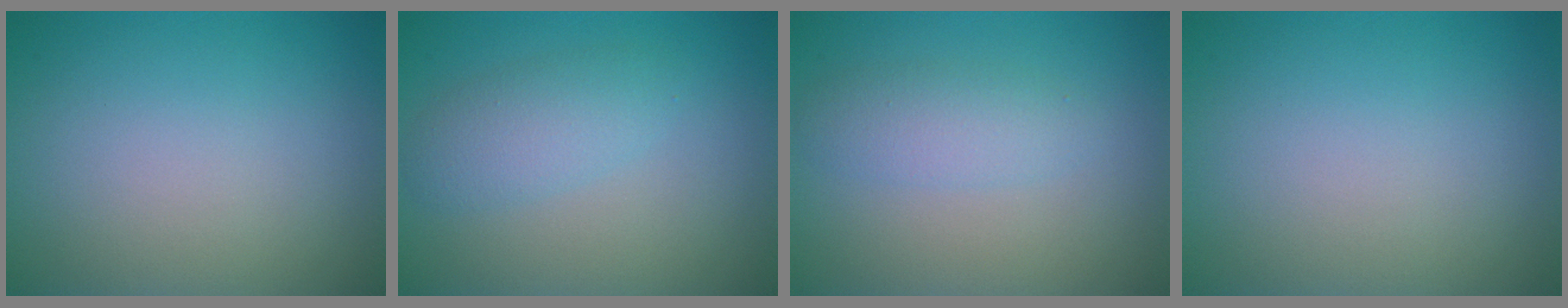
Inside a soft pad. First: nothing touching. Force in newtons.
{"total": 2.7, "press": 2.7, "slide": 0.1}
{"total": 2.4, "press": 2.4, "slide": 0.0}
{"total": 0.0}